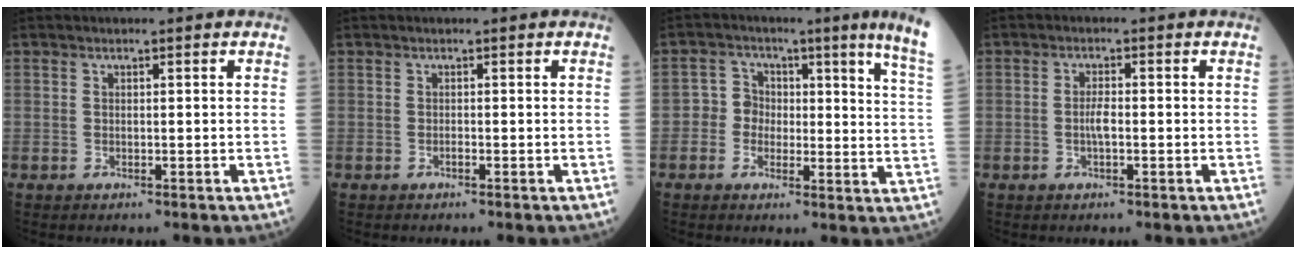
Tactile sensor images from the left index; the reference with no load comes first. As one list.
[{"total": 0.0}, {"total": 8.5, "force": [3.4, 3.4, 7.0], "torque": [-0.065, -0.010, 0.031]}, {"total": 2.1, "force": [-0.6, 0.4, 2.0], "torque": [-0.043, -0.001, -0.011]}]